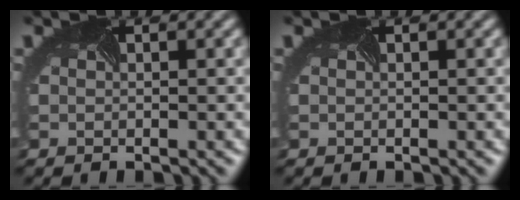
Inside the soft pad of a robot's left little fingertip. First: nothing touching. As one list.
[{"total": 0.0}]